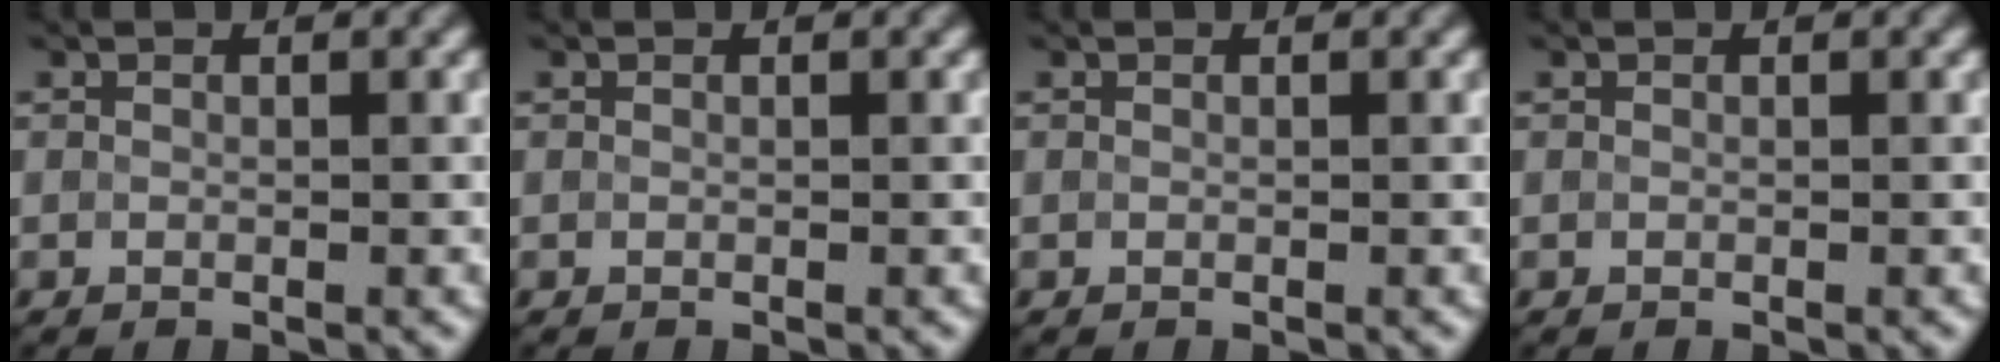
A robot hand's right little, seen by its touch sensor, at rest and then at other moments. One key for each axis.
{"total": 0.0}
{"total": 0.0}
{"total": 0.0}